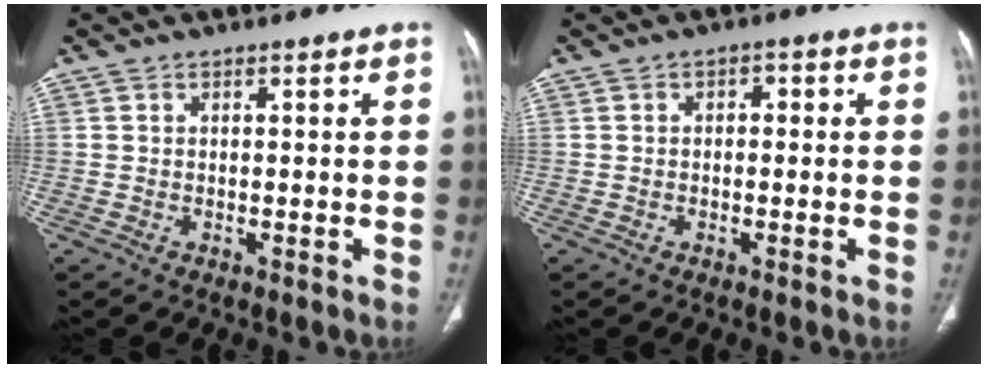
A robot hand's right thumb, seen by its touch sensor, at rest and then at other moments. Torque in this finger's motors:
{"motor_torque": [-0.06, -0.05, -0.03, -0.01, -0.04]}